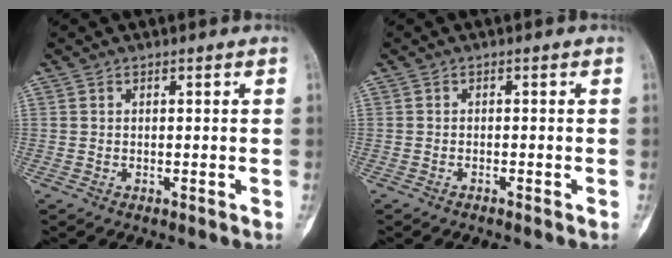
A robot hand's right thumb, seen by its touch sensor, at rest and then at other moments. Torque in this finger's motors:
{"motor_torque": [-0.16, -0.46, 0.26, 0.45, -0.03]}